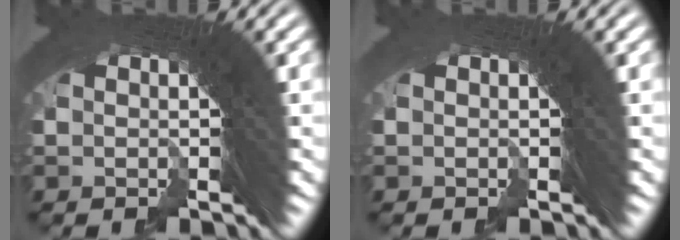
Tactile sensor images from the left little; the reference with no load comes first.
{"total": 0.0}